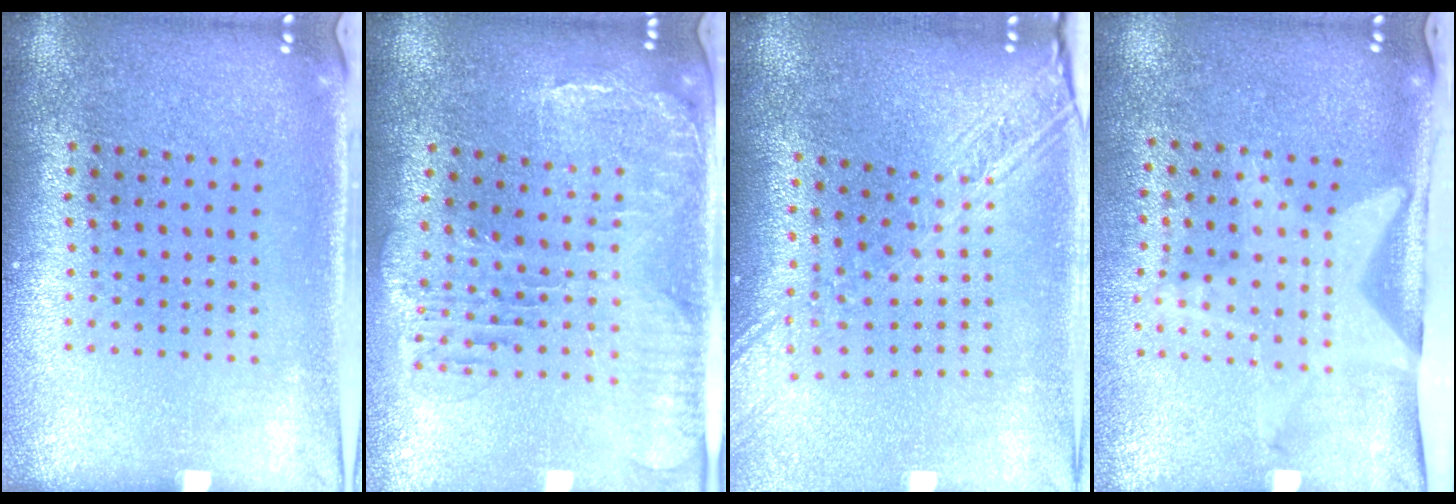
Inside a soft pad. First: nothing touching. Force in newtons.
{"total": 1.4, "press": 1.4, "slide": 0.4}
{"total": 2.7, "press": 2.1, "slide": 1.6}
{"total": 2.1, "press": 1.6, "slide": 1.3}